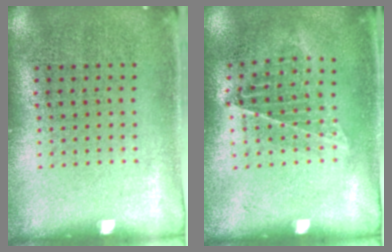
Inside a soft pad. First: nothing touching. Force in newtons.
{"total": 1.0, "press": 0.9, "slide": 0.3}